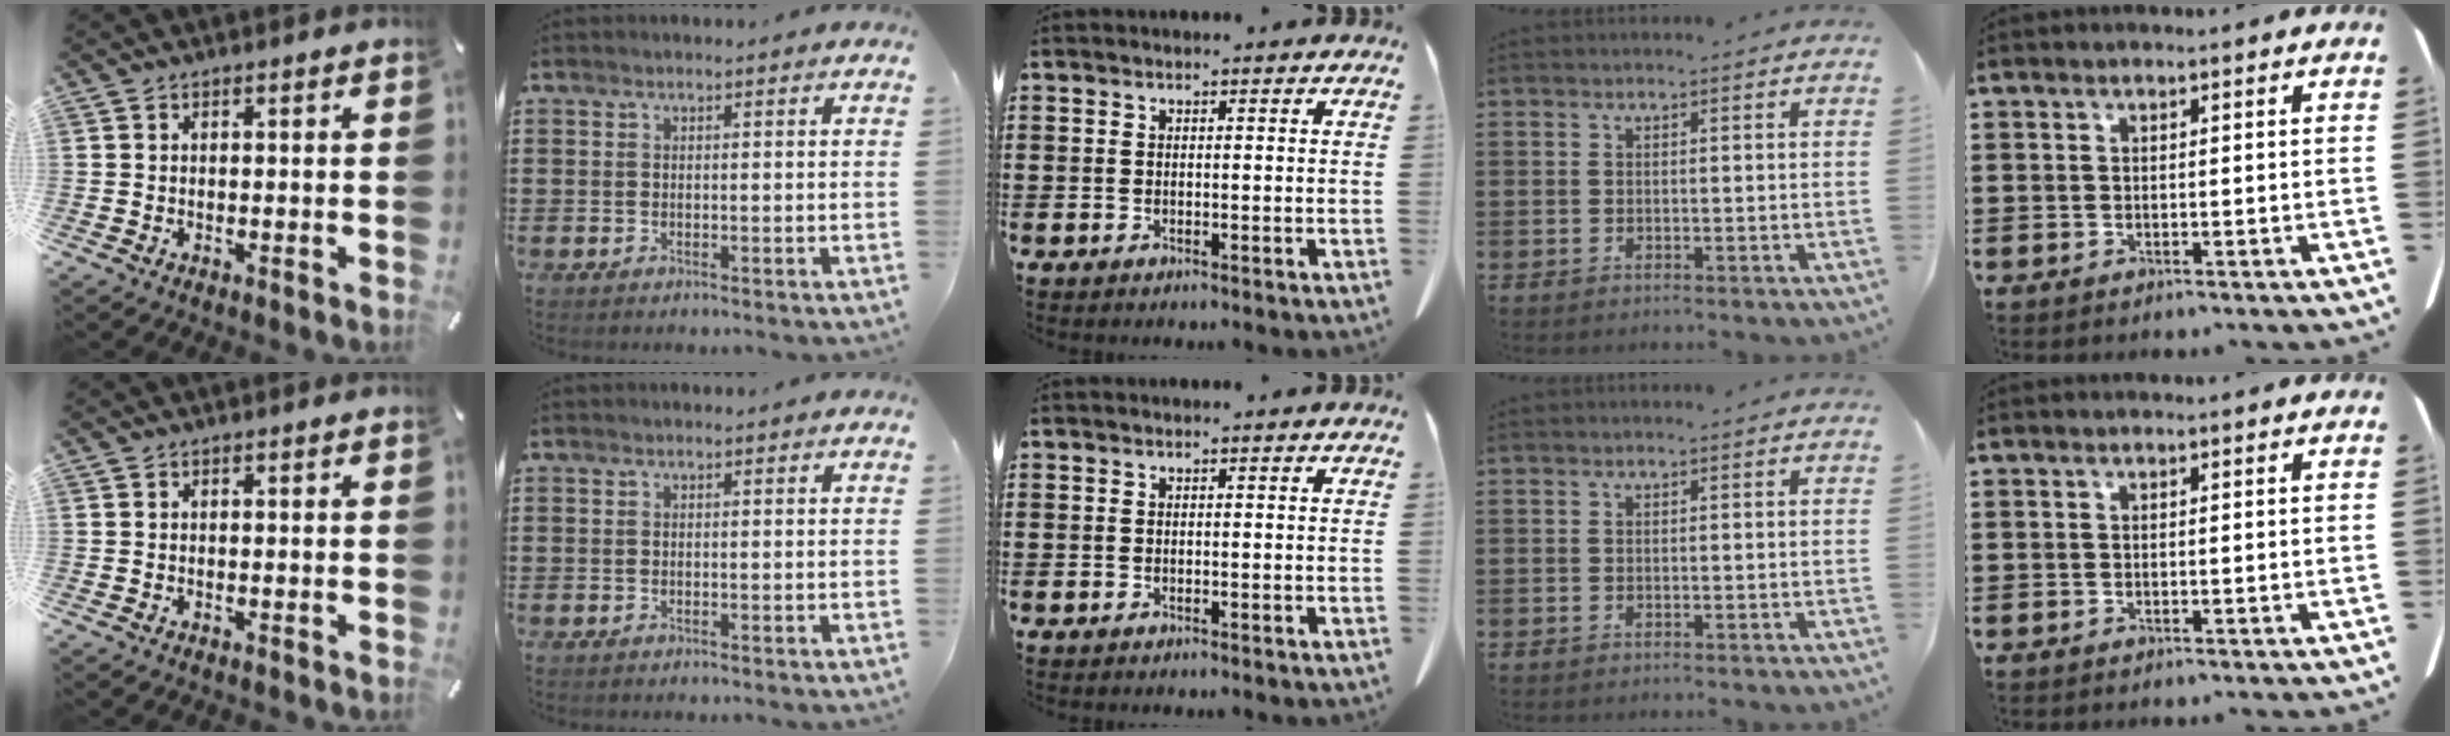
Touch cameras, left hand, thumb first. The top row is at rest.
{}